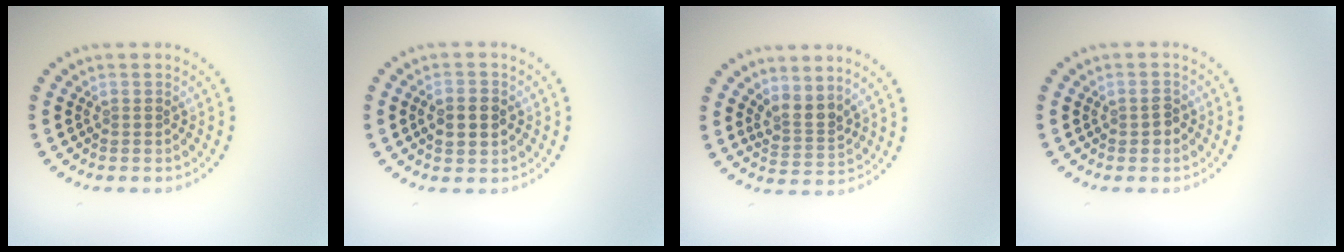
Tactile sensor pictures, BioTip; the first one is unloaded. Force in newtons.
{"total": 3.4, "press": 3.4, "slide": 0.1}
{"total": 2.4, "press": 1.8, "slide": 1.7}
{"total": 1.4, "press": 1.4, "slide": 0.1}